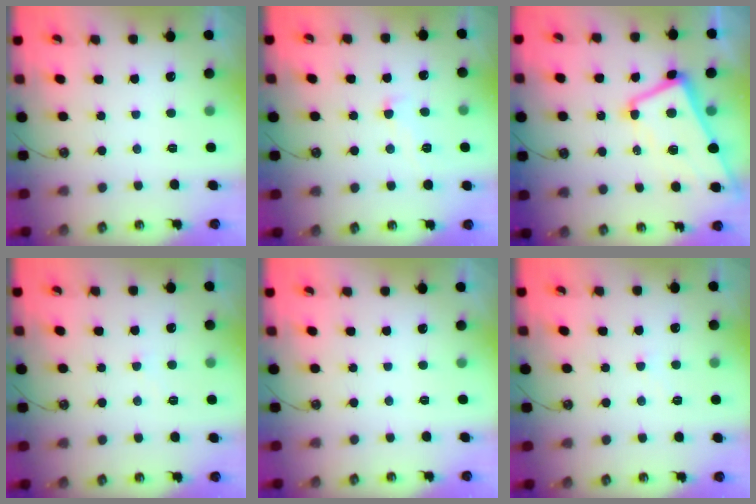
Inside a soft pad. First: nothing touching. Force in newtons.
{"total": 1.3, "press": 1.2, "slide": 0.3}
{"total": 3.6, "press": 3.4, "slide": 1.2}
{"total": 1.3, "press": 1.2, "slide": 0.4}
{"total": 0.0}
{"total": 1.3, "press": 1.2, "slide": 0.4}